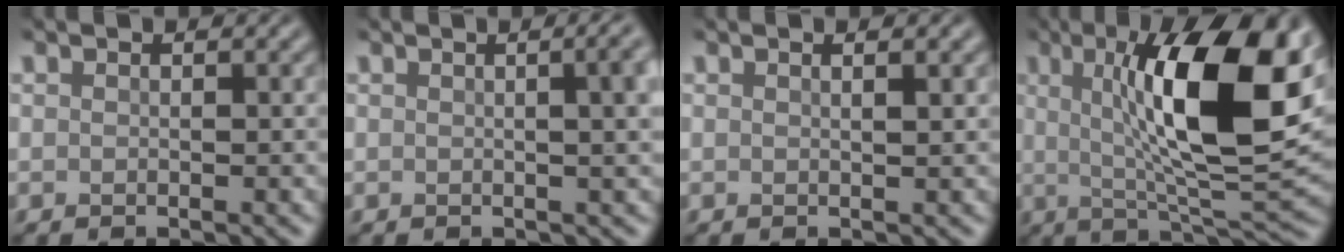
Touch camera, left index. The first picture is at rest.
{"total": 5.8, "force": [1.0, 2.7, 5.1], "torque": [-0.014, 0.029, 0.000]}
{"total": 1.2, "force": [0.6, 0.4, 1.0], "torque": [-0.008, 0.002, 0.004]}
{"total": 13.7, "force": [3.1, 3.5, 12.8], "torque": [-0.187, 0.007, 0.047]}